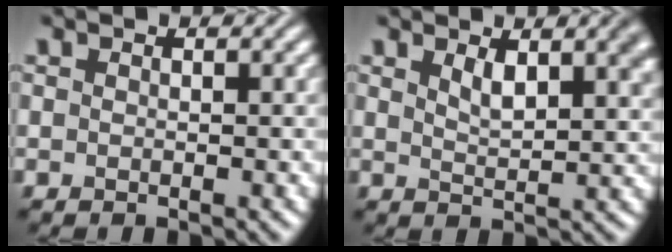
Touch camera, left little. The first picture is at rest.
{"total": 3.8, "force": [1.9, 1.3, 3.0], "torque": [-0.043, 0.001, 0.031]}